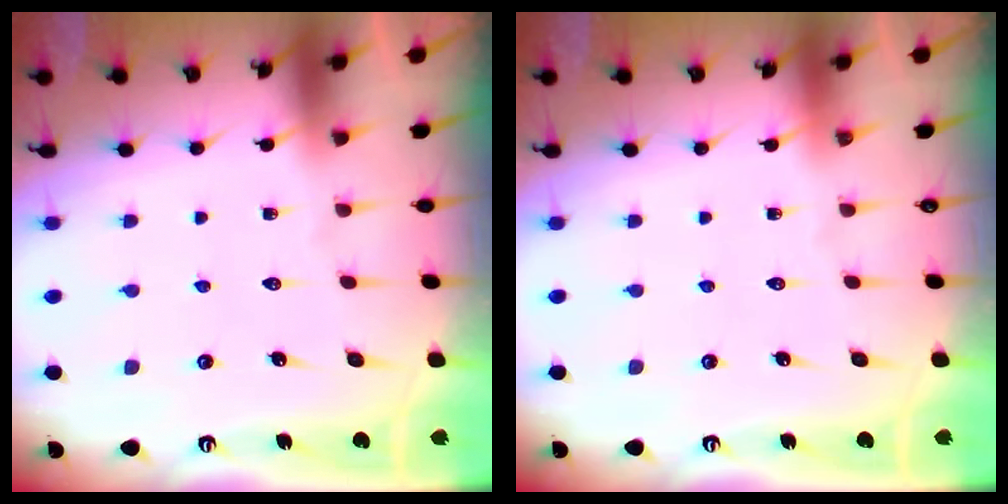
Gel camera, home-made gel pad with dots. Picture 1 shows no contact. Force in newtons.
{"total": 0.0}